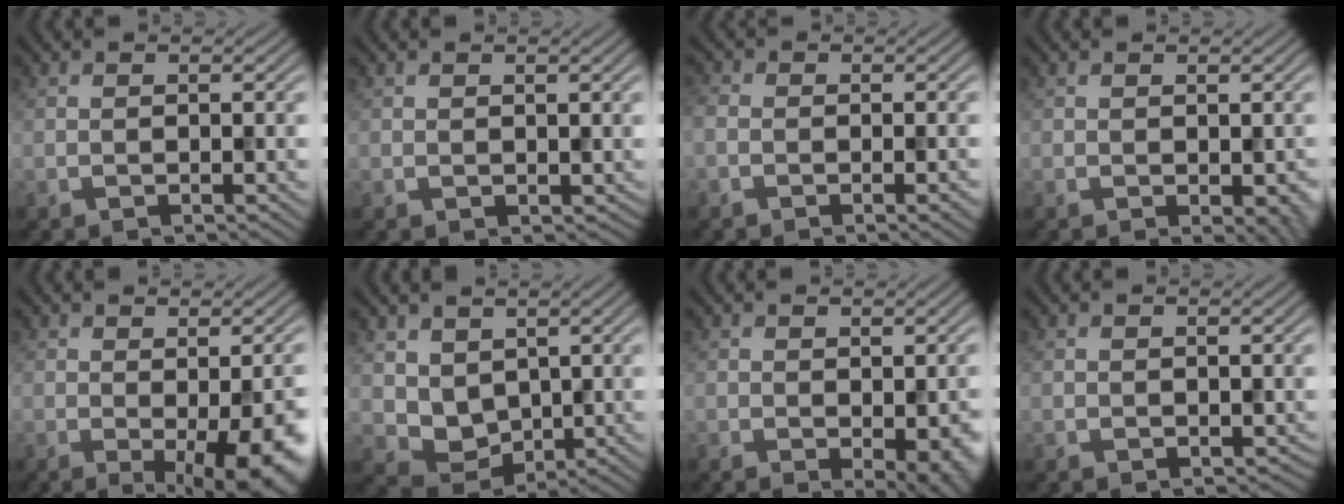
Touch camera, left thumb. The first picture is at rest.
{"total": 0.7, "force": [0.4, 0.5, 0.0], "torque": [-0.005, -0.007, 0.007]}
{"total": 3.2, "force": [-1.7, 1.9, 2.0], "torque": [-0.023, -0.002, -0.024]}
{"total": 2.5, "force": [-0.6, 1.4, 2.0], "torque": [-0.027, -0.012, 0.000]}
{"total": 8.8, "force": [-2.6, 2.8, 7.9], "torque": [-0.106, -0.028, -0.018]}
{"total": 4.9, "force": [1.8, 3.9, 2.2], "torque": [-0.063, -0.018, 0.037]}
{"total": 4.6, "force": [-1.2, 2.3, 3.8], "torque": [-0.049, -0.026, 0.003]}
{"total": 0.7, "force": [0.2, 0.7, 0.2], "torque": [-0.008, -0.008, 0.005]}